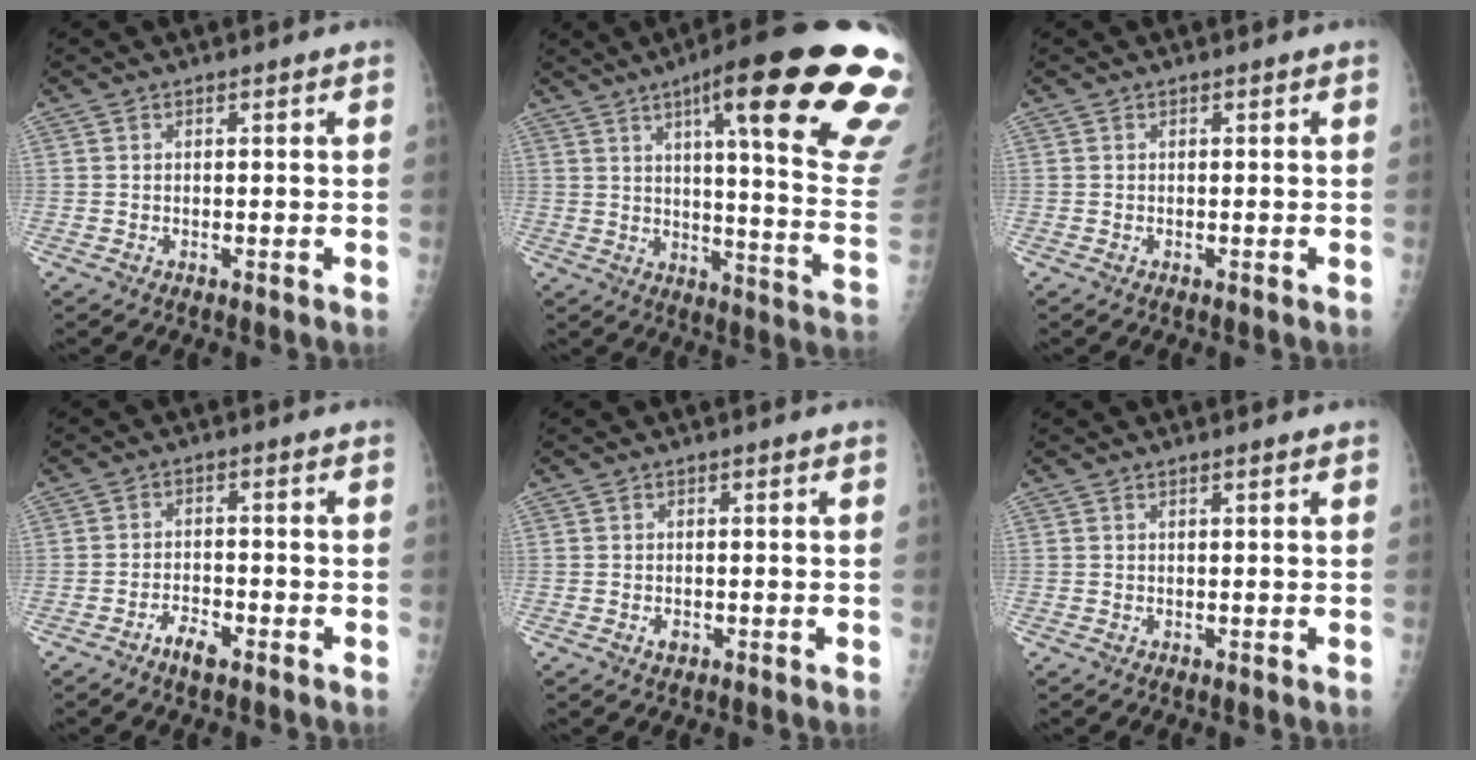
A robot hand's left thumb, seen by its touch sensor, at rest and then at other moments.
{"total": 28.9, "force": [16.2, 4.2, 23.6], "torque": [-0.253, -0.055, 0.219]}
{"total": 0.0}
{"total": 3.6, "force": [-2.5, 1.4, 2.1], "torque": [-0.038, 0.016, -0.045]}
{"total": 1.3, "force": [-0.5, 1.0, 0.8], "torque": [-0.008, 0.001, -0.006]}
{"total": 0.6, "force": [0.4, 0.0, 0.4], "torque": [-0.007, 0.001, 0.005]}